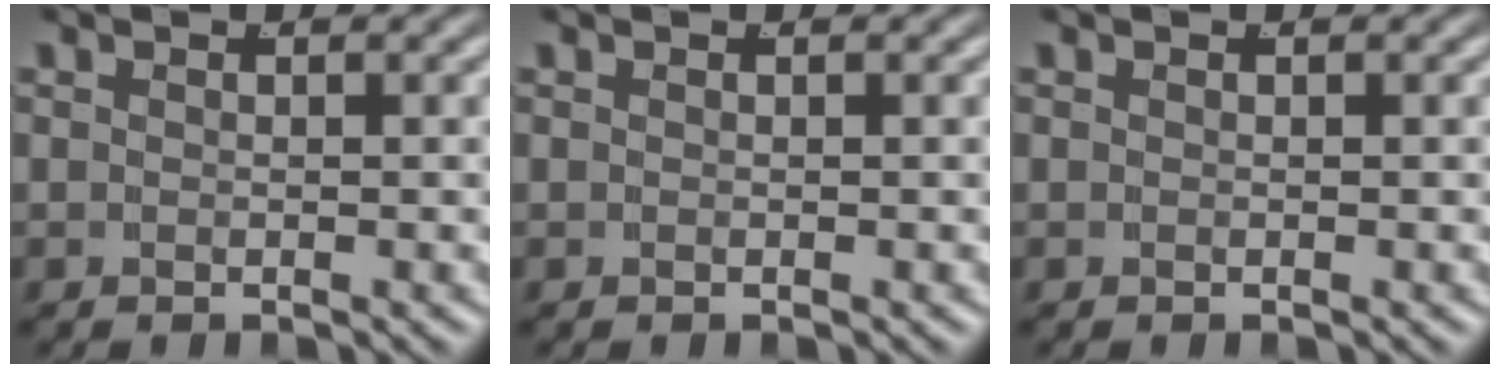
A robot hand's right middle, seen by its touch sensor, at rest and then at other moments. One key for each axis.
{"total": 0.0}
{"total": 0.0}